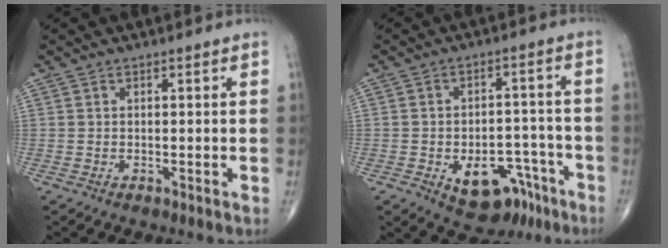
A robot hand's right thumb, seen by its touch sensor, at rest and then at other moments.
{"total": 11.8, "force": [-6.3, 7.2, 7.0], "torque": [-0.064, 0.047, -0.080]}